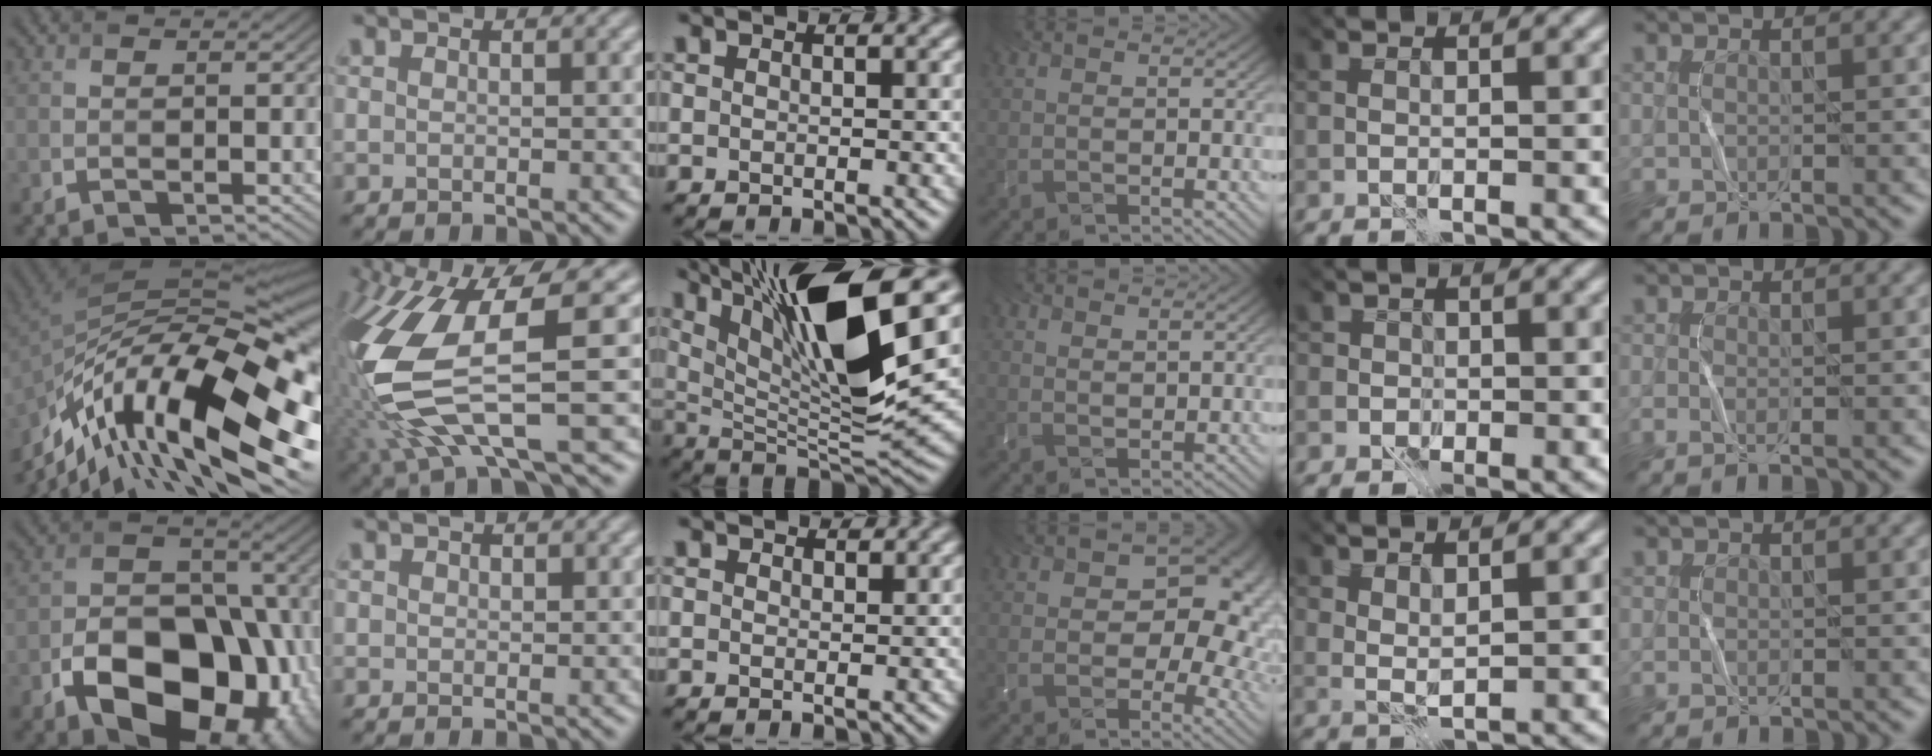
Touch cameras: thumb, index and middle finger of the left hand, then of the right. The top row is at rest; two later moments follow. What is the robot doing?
{"motion": "wrap", "object": "wrapping paper"}